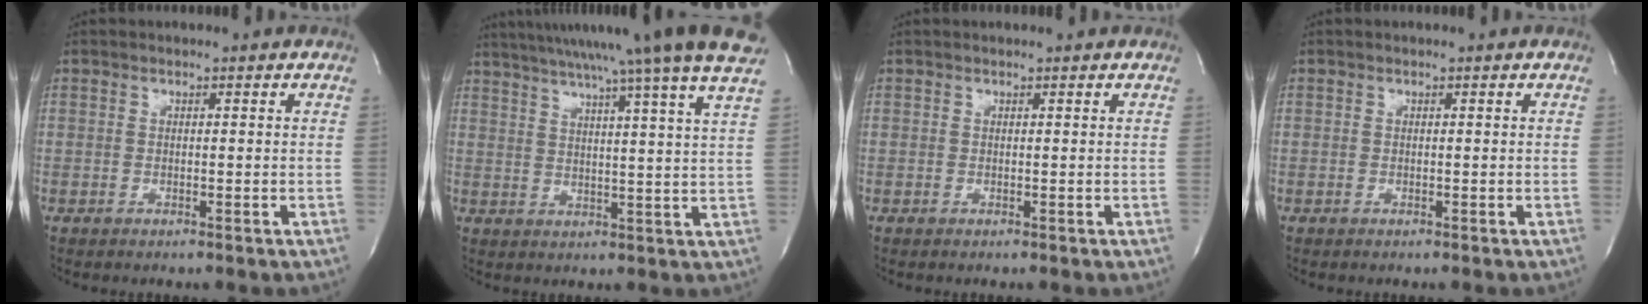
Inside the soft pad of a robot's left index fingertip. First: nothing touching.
{"total": 21.3, "force": [17.5, -1.9, 11.9], "torque": [-0.203, -0.011, 0.229]}
{"total": 0.6, "force": [0.6, 0.0, 0.2], "torque": [-0.004, 0.006, 0.010]}
{"total": 0.0}